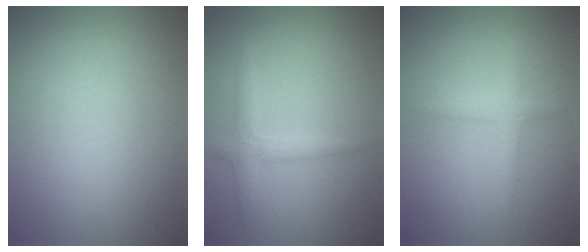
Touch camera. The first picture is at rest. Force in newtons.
{"total": 1.9, "press": 1.9, "slide": 0.1}
{"total": 1.5, "press": 1.5, "slide": 0.1}